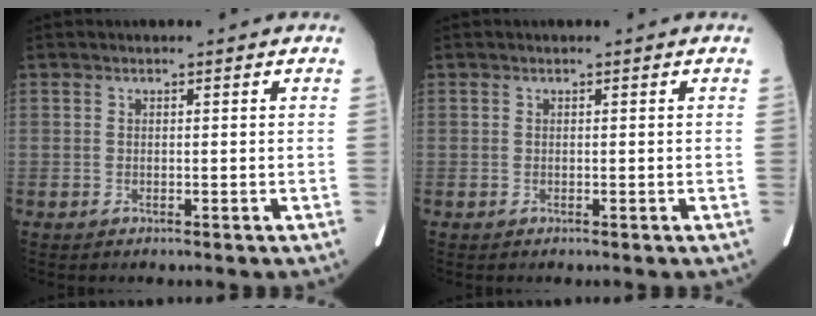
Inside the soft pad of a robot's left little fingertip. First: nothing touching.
{"total": 0.0}